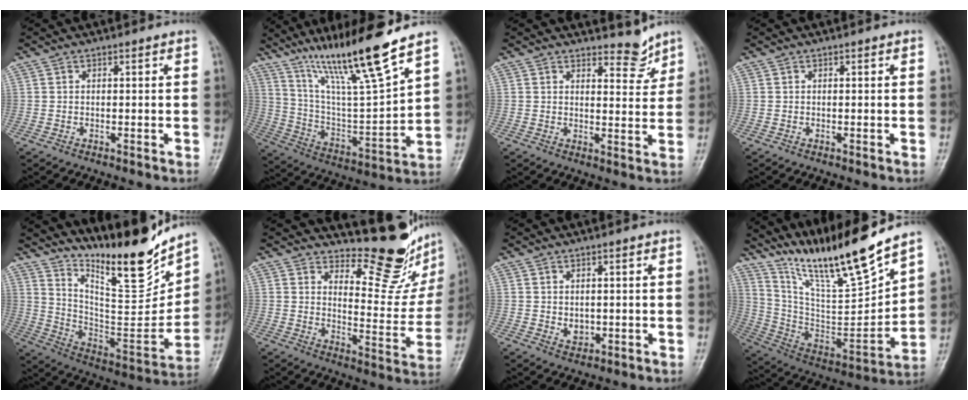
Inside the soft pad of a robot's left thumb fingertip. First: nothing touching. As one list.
[{"total": 19.2, "force": [13.8, 1.2, 13.3], "torque": [-0.211, -0.070, 0.251]}, {"total": 4.4, "force": [4.0, 1.7, 1.1], "torque": [0.004, -0.036, 0.057]}, {"total": 0.0}, {"total": 19.6, "force": [16.4, 3.5, 10.2], "torque": [-0.128, -0.125, 0.281]}, {"total": 14.7, "force": [12.8, 4.4, 5.6], "torque": [-0.034, -0.132, 0.166]}, {"total": 2.5, "force": [0.0, 2.0, 1.6], "torque": [-0.015, -0.003, 0.007]}, {"total": 21.1, "force": [17.3, 1.9, 11.8], "torque": [-0.173, -0.099, 0.321]}]